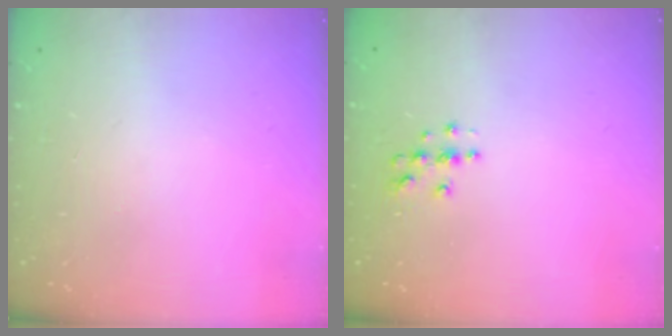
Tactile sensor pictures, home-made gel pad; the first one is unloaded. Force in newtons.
{"total": 3.7, "press": 3.7, "slide": 0.2}